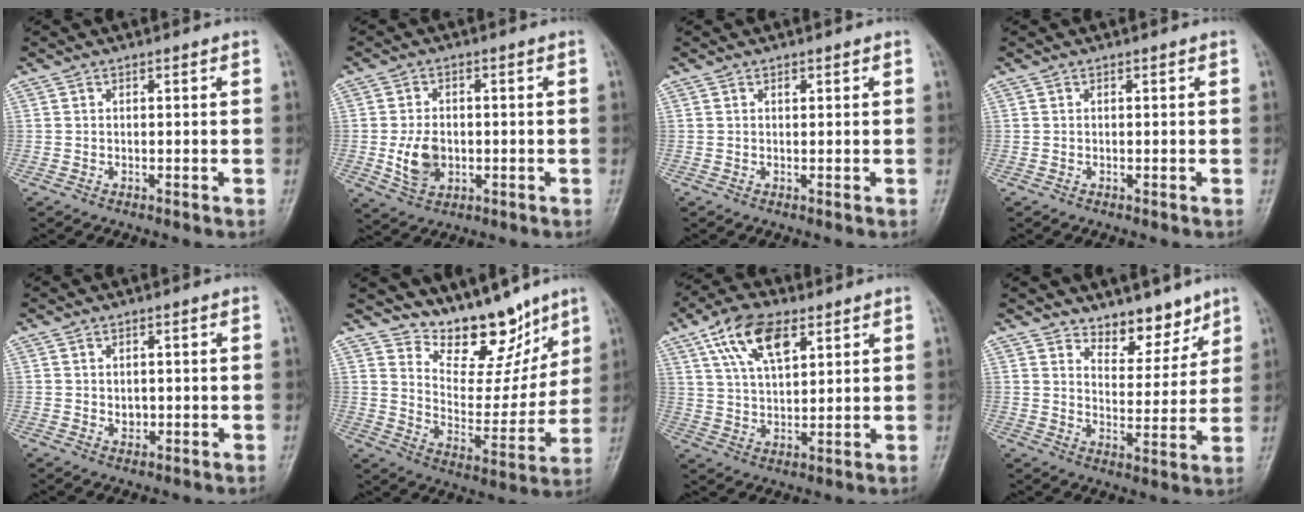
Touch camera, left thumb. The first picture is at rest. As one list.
[{"total": 6.8, "force": [-0.9, 4.9, 4.6], "torque": [-0.070, -0.001, -0.010]}, {"total": 0.7, "force": [0.4, 0.4, 0.4], "torque": [-0.004, -0.002, 0.006]}, {"total": 0.0}, {"total": 1.8, "force": [0.2, 1.5, 1.1], "torque": [-0.011, -0.002, 0.007]}, {"total": 14.9, "force": [11.6, 6.7, 6.6], "torque": [-0.047, -0.079, 0.195]}, {"total": 11.6, "force": [5.9, 5.6, 8.3], "torque": [-0.136, -0.014, 0.110]}, {"total": 8.0, "force": [6.4, 3.8, 2.8], "torque": [-0.007, -0.050, 0.106]}]